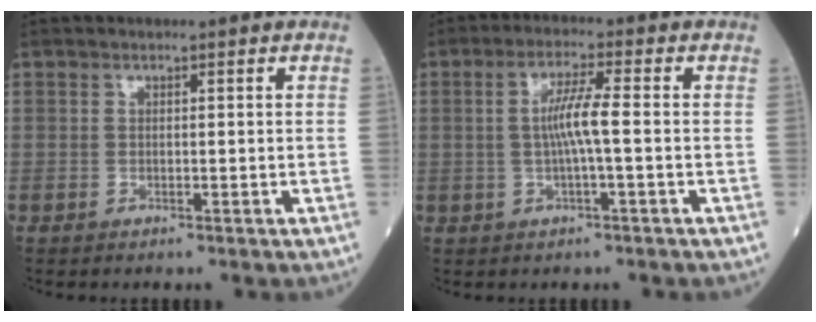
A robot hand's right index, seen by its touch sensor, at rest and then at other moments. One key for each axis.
{"total": 5.1, "fx": -0.1, "fy": -0.2, "fz": 5.1, "tx": -0.098, "ty": 0.006, "tz": -0.001}